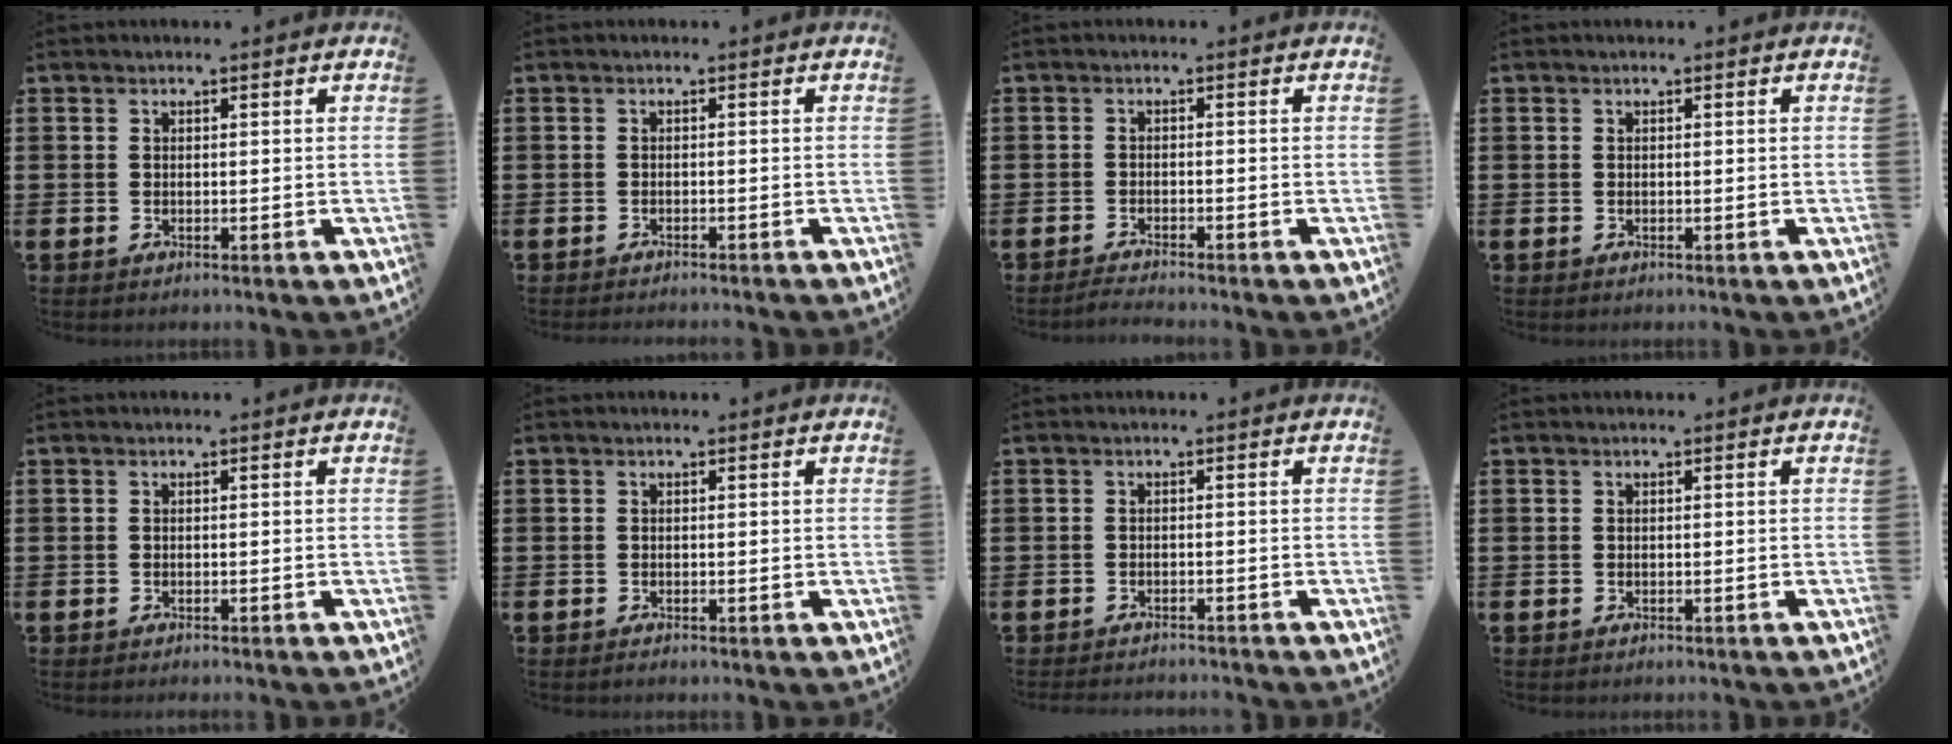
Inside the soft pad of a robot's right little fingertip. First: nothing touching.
{"total": 0.7, "force": [-0.7, -0.2, -0.1], "torque": [0.001, 0.000, -0.014]}
{"total": 1.2, "force": [-1.1, -0.1, 0.2], "torque": [-0.006, 0.001, -0.022]}
{"total": 0.0}
{"total": 0.0}
{"total": 0.0}
{"total": 1.1, "force": [-1.1, 0.0, 0.0], "torque": [-0.003, 0.001, -0.023]}
{"total": 0.0}